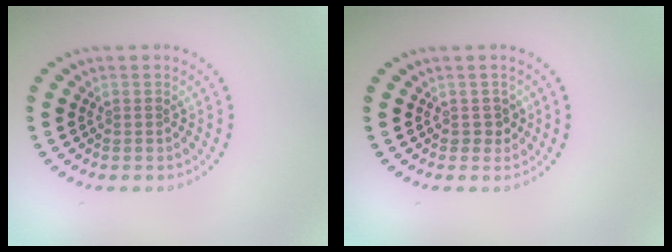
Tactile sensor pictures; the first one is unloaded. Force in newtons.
{"total": 1.2, "press": 1.0, "slide": 0.6}